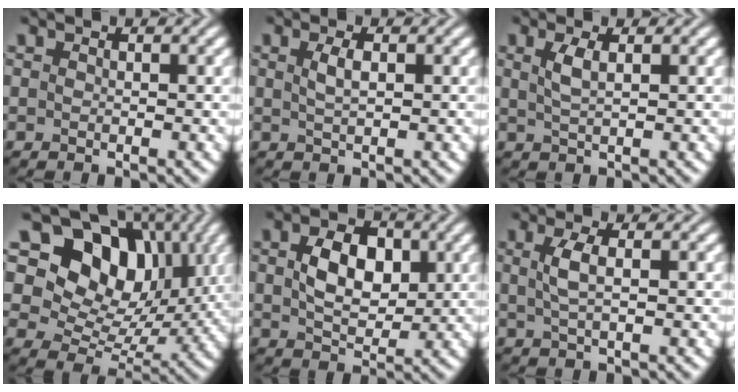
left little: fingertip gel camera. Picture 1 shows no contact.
{"total": 1.6, "force": [0.5, 0.6, 1.4], "torque": [-0.033, 0.002, 0.011]}
{"total": 1.9, "force": [0.7, 0.5, 1.7], "torque": [-0.037, 0.001, 0.015]}
{"total": 13.0, "force": [5.7, 9.0, 7.6], "torque": [-0.121, 0.016, 0.088]}
{"total": 5.4, "force": [1.0, 3.5, 4.0], "torque": [-0.075, 0.002, 0.015]}
{"total": 2.2, "force": [0.4, 0.6, 2.1], "torque": [-0.047, 0.004, 0.010]}